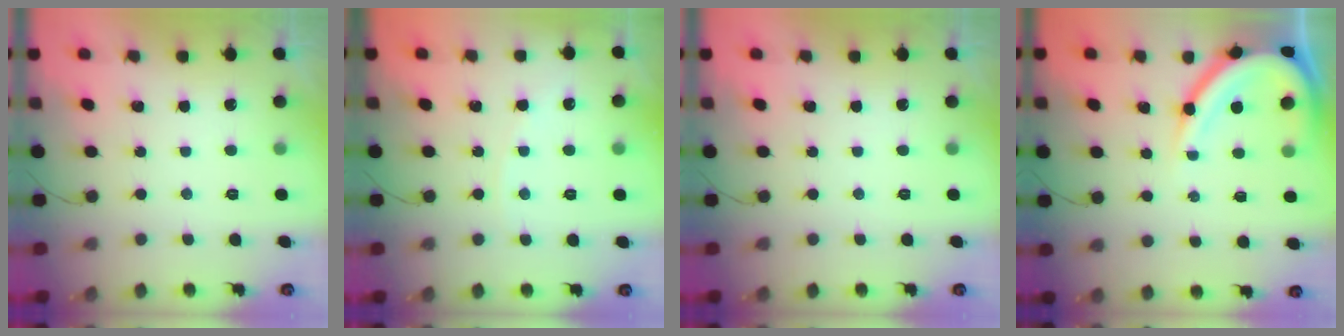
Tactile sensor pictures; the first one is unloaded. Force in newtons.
{"total": 2.8, "press": 2.8, "slide": 0.3}
{"total": 0.0}
{"total": 13.0, "press": 13.0, "slide": 1.1}